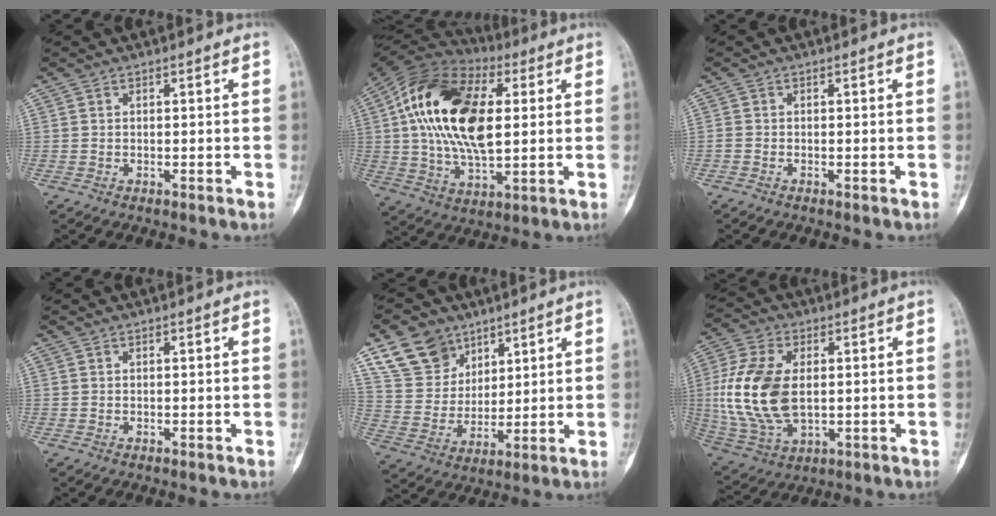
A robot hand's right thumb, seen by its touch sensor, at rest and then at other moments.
{"total": 22.4, "force": [3.7, 12.1, 18.5], "torque": [-0.340, 0.003, 0.054]}
{"total": 0.7, "force": [-0.4, 0.4, 0.3], "torque": [-0.007, -0.001, -0.013]}
{"total": 0.0}
{"total": 12.1, "force": [7.6, 8.7, 3.4], "torque": [-0.037, -0.035, 0.155]}
{"total": 16.8, "force": [0.6, 10.0, 13.5], "torque": [-0.293, -0.004, 0.022]}